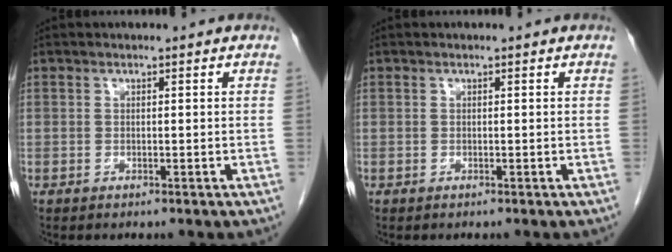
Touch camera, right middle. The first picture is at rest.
{"total": 0.0}